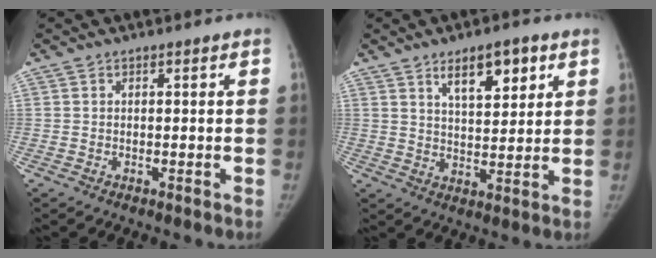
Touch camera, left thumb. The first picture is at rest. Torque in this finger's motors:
{"motor_torque": [0.83, 0.93, -0.15, -0.03, 0.27]}